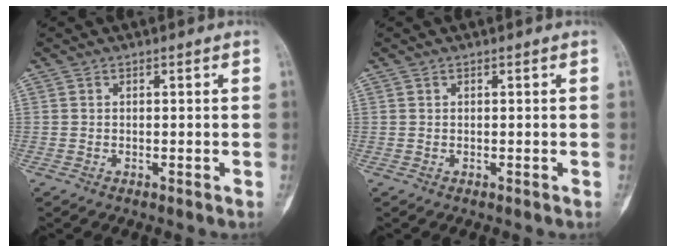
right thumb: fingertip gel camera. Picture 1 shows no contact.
{"total": 0.0}